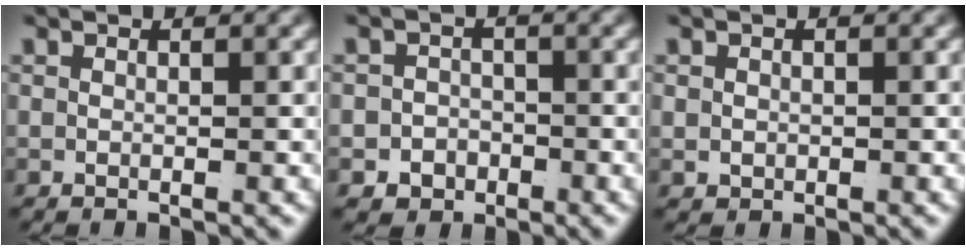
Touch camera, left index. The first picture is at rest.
{"total": 4.2, "force": [-2.1, 3.5, 0.7], "torque": [-0.004, -0.016, -0.035]}
{"total": 1.0, "force": [-0.1, 0.8, 0.5], "torque": [-0.020, -0.014, 0.009]}